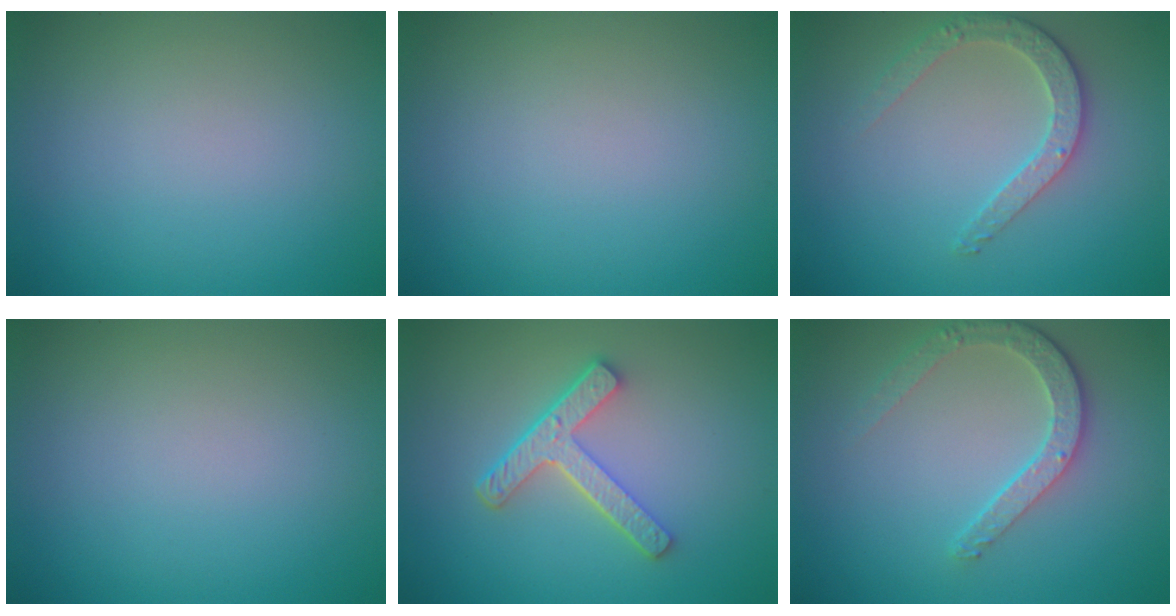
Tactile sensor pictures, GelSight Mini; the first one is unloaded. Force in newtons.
{"total": 0.0}
{"total": 2.7, "press": 2.6, "slide": 0.7}
{"total": 0.0}
{"total": 4.4, "press": 3.3, "slide": 2.9}
{"total": 3.6, "press": 2.9, "slide": 2.2}